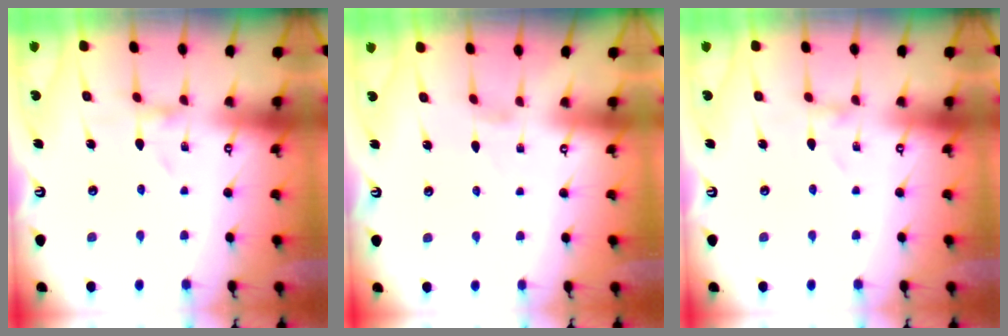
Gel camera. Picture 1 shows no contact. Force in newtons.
{"total": 0.0}
{"total": 1.0, "press": 1.0, "slide": 0.1}